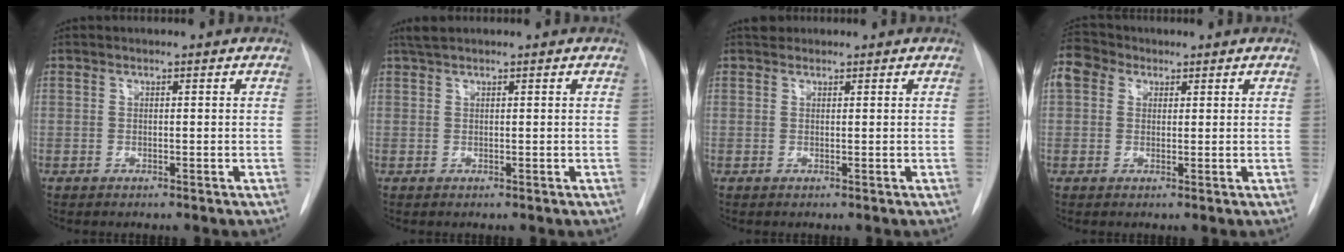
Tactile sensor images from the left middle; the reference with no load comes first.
{"total": 1.6, "force": [1.4, 0.1, 0.9], "torque": [-0.021, 0.015, 0.028]}
{"total": 1.2, "force": [1.0, 0.6, 0.1], "torque": [-0.003, 0.012, 0.015]}
{"total": 7.0, "force": [3.3, 5.4, 3.2], "torque": [-0.078, 0.038, 0.065]}